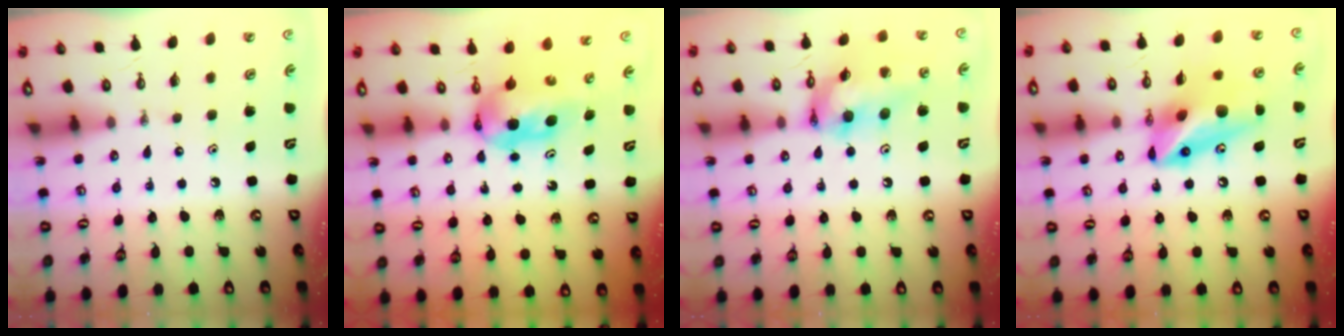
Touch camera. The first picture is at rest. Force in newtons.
{"total": 6.4, "press": 4.6, "slide": 4.4}
{"total": 14.9, "press": 14.8, "slide": 1.8}
{"total": 11.1, "press": 11.0, "slide": 1.9}